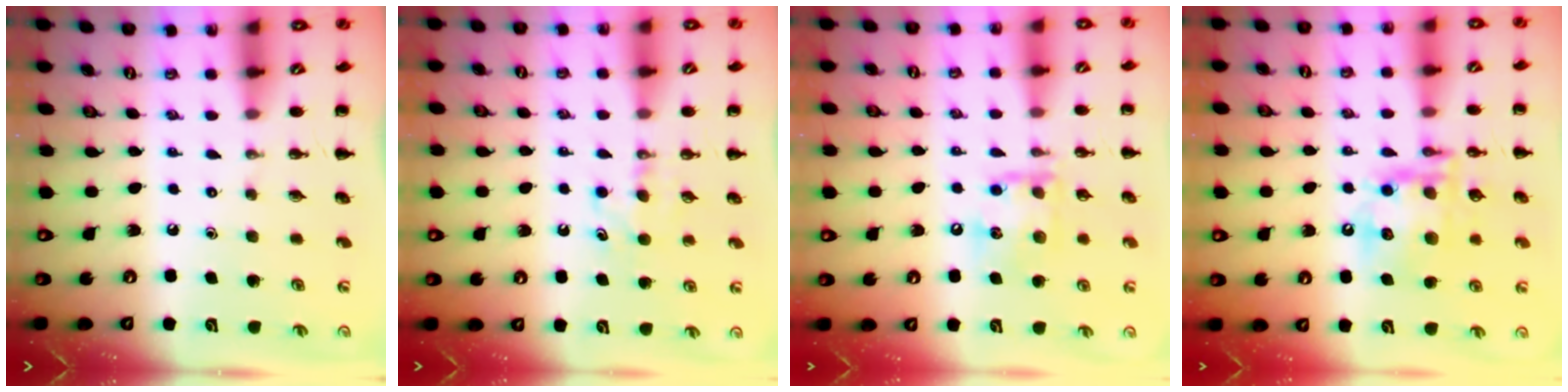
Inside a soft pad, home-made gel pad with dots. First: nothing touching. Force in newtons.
{"total": 4.6, "press": 4.5, "slide": 1.2}
{"total": 12.1, "press": 12.0, "slide": 1.3}
{"total": 15.2, "press": 14.9, "slide": 2.6}